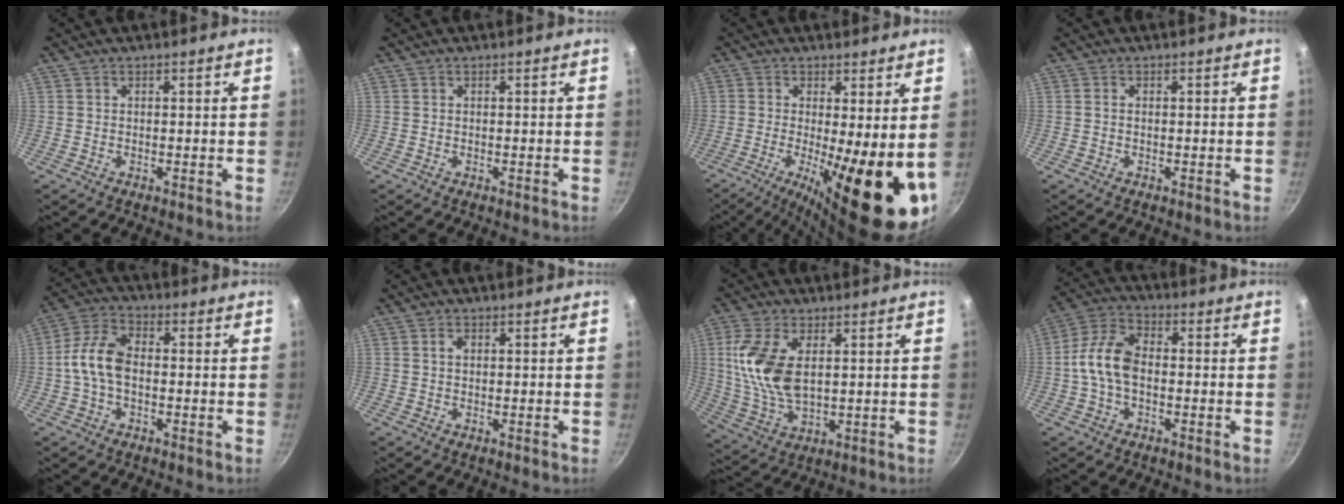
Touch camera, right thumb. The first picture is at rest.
{"total": 0.0}
{"total": 17.7, "force": [-2.7, 4.7, 16.8], "torque": [-0.230, -0.023, -0.033]}
{"total": 0.5, "force": [-0.1, 0.3, 0.4], "torque": [-0.007, 0.004, -0.004]}
{"total": 9.0, "force": [-0.8, 5.3, 7.2], "torque": [-0.138, 0.035, -0.028]}
{"total": 1.2, "force": [0.3, 0.9, 0.8], "torque": [-0.012, 0.005, 0.005]}
{"total": 12.9, "force": [2.5, 7.0, 10.6], "torque": [-0.210, -0.009, 0.055]}
{"total": 9.9, "force": [-1.0, 5.9, 7.8], "torque": [-0.144, 0.036, -0.034]}